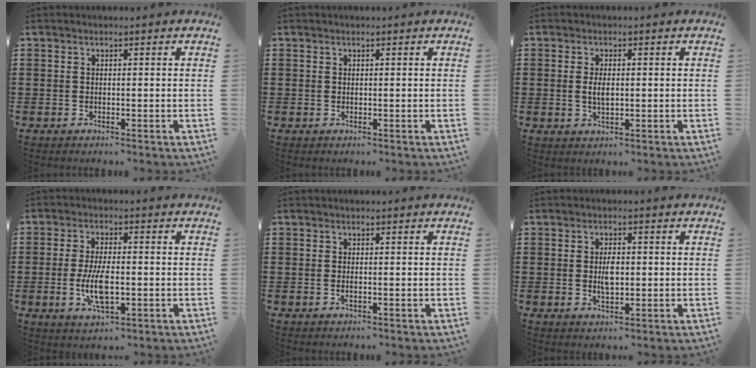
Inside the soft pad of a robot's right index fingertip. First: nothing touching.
{"total": 0.0}
{"total": 2.5, "force": [0.1, 1.1, 2.2], "torque": [-0.050, 0.001, -0.003]}
{"total": 7.0, "force": [-1.3, 2.8, 6.3], "torque": [-0.135, -0.003, -0.028]}
{"total": 0.6, "force": [-0.2, 0.1, 0.5], "torque": [-0.011, -0.003, -0.003]}
{"total": 3.4, "force": [0.0, 1.6, 3.0], "torque": [-0.057, 0.004, -0.001]}